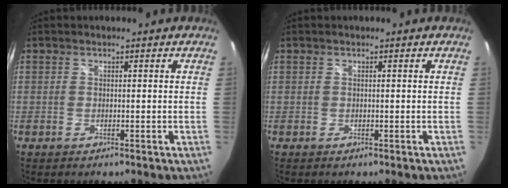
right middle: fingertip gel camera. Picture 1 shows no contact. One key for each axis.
{"total": 0.0}